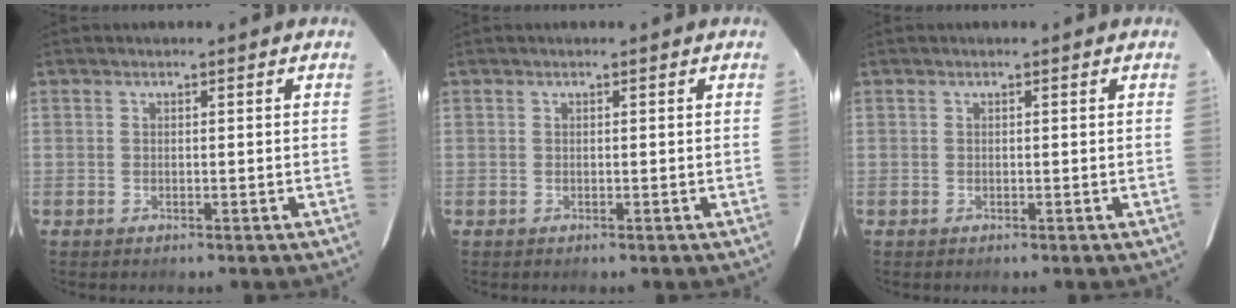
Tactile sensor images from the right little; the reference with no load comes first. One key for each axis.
{"total": 0.0}
{"total": 0.0}